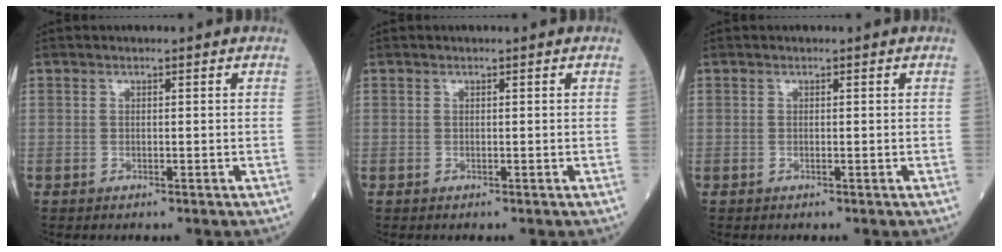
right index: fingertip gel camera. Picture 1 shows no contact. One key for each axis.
{"total": 0.0}
{"total": 0.0}